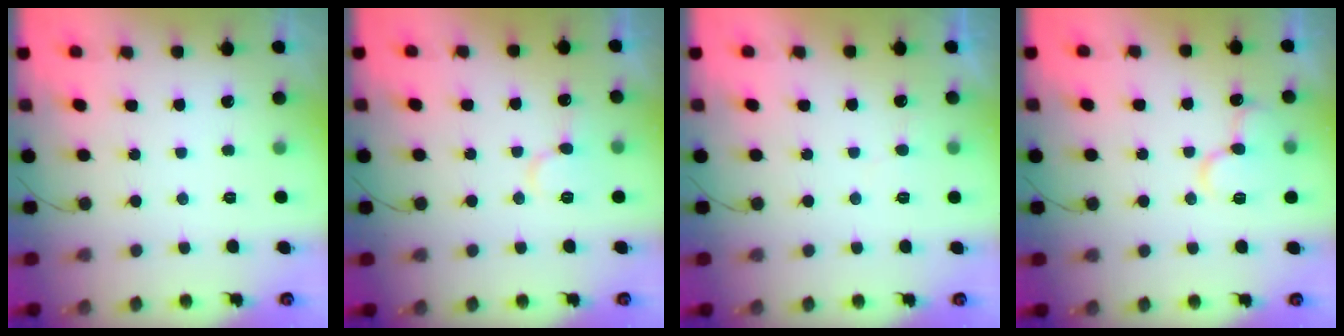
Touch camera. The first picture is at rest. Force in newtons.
{"total": 8.3, "press": 8.2, "slide": 1.2}
{"total": 4.6, "press": 4.6, "slide": 0.3}
{"total": 11.8, "press": 11.7, "slide": 1.4}